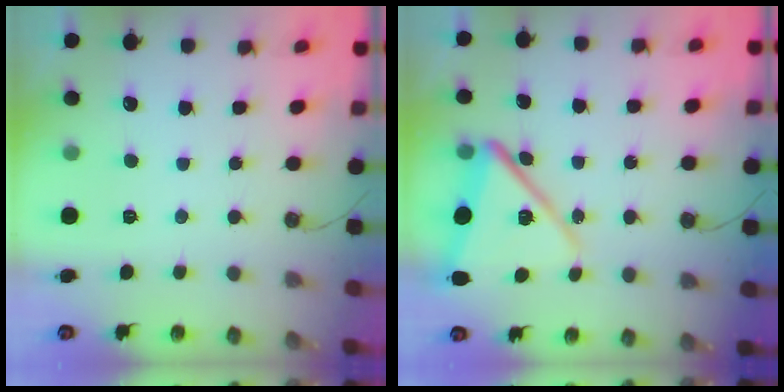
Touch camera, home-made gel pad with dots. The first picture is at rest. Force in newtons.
{"total": 15.0, "press": 14.9, "slide": 1.6}